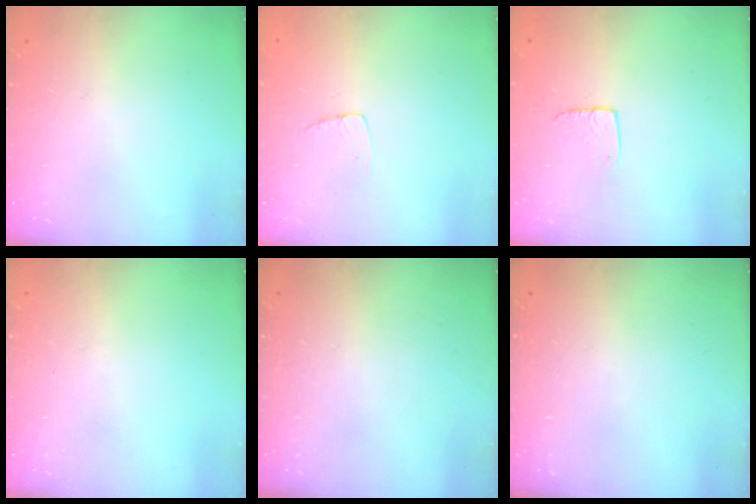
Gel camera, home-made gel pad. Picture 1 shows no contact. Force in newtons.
{"total": 3.5, "press": 3.5, "slide": 0.3}
{"total": 5.9, "press": 5.9, "slide": 0.5}
{"total": 0.0}
{"total": 0.0}
{"total": 0.0}